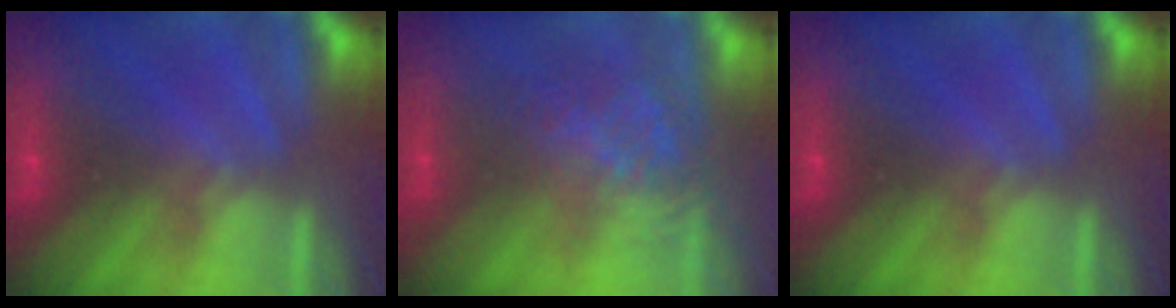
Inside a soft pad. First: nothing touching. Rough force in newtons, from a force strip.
{"total": 3.9}
{"total": 0.0}